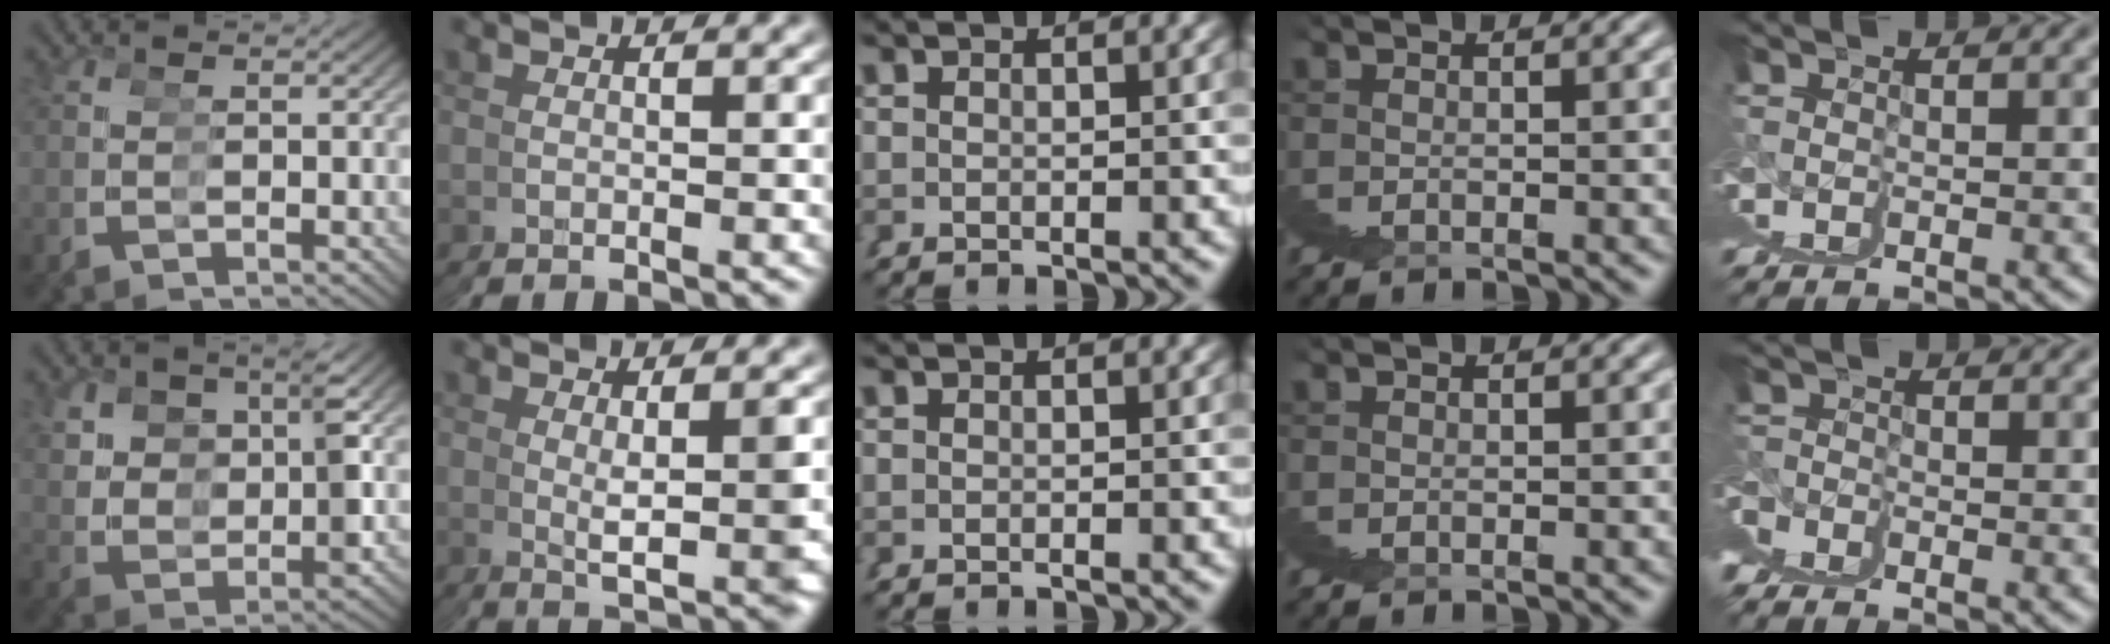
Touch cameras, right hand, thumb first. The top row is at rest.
{"thumb": {"total": 3.0, "force": [2.7, 1.2, 0.8], "torque": [-0.036, -0.001, 0.054]}, "index": {"total": 3.2, "force": [0.8, -1.7, 2.6], "torque": [-0.035, 0.017, 0.011]}, "little": {"total": 2.9, "force": [1.6, -2.3, -0.5], "torque": [0.022, 0.014, 0.027]}}